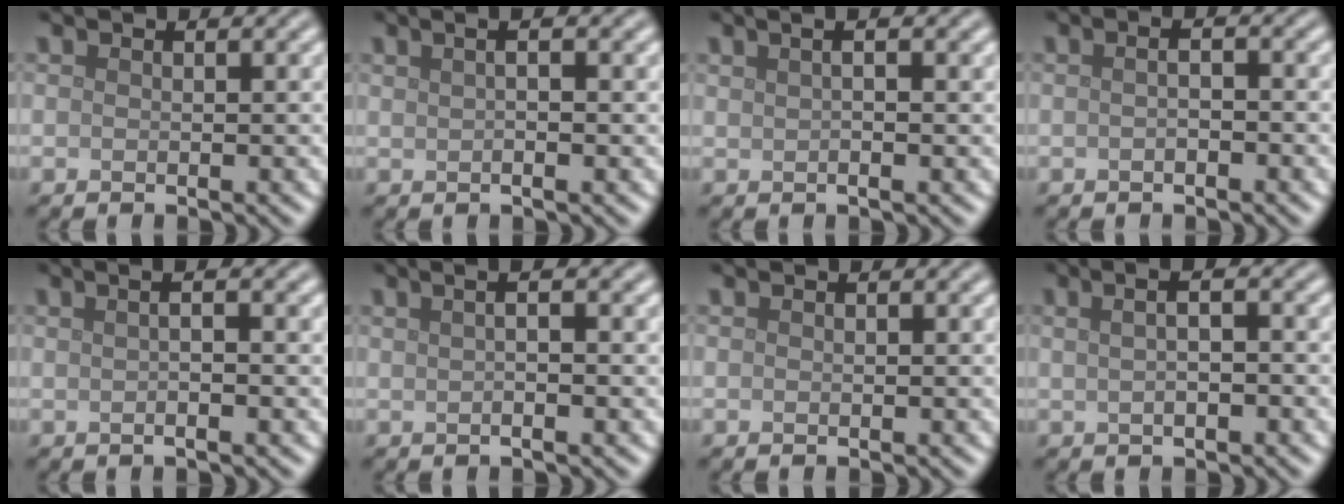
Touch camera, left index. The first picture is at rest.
{"total": 3.5, "force": [1.2, 1.5, 2.9], "torque": [-0.023, 0.022, -0.003]}
{"total": 3.1, "force": [1.2, 1.3, 2.6], "torque": [-0.027, 0.016, 0.002]}
{"total": 1.6, "force": [0.0, 0.6, 1.5], "torque": [-0.013, -0.004, -0.012]}
{"total": 3.6, "force": [0.9, 1.6, 3.2], "torque": [-0.018, 0.016, -0.011]}
{"total": 4.0, "force": [1.1, 1.8, 3.4], "torque": [-0.022, 0.023, -0.009]}
{"total": 0.0}
{"total": 5.1, "force": [1.6, 2.5, 4.1], "torque": [-0.045, 0.036, -0.006]}